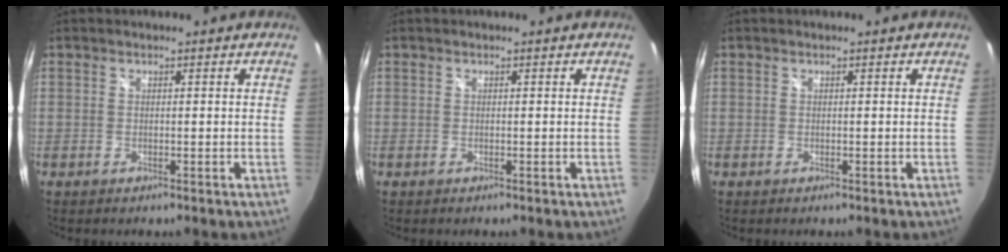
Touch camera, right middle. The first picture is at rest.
{"total": 0.0}
{"total": 0.0}